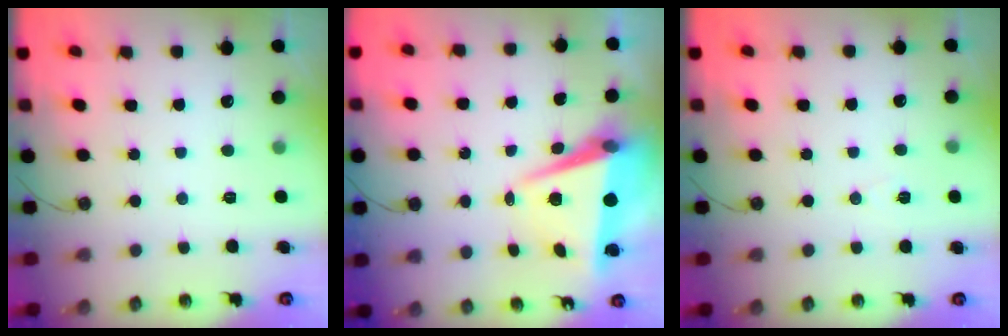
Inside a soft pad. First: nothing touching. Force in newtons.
{"total": 8.0, "press": 7.6, "slide": 2.5}
{"total": 5.7, "press": 3.6, "slide": 4.4}